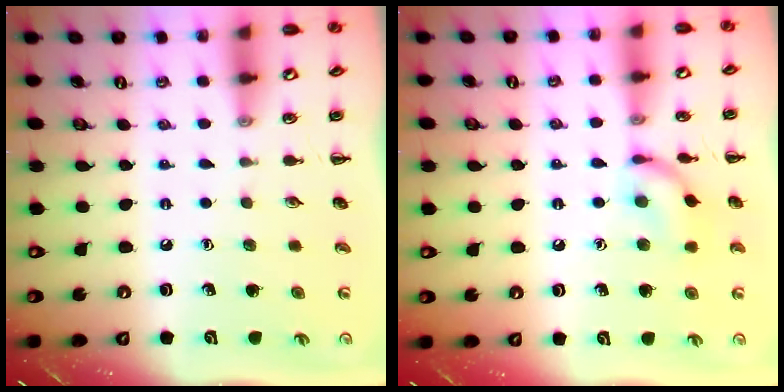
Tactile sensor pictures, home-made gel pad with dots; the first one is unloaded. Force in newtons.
{"total": 10.1, "press": 10.1, "slide": 0.5}